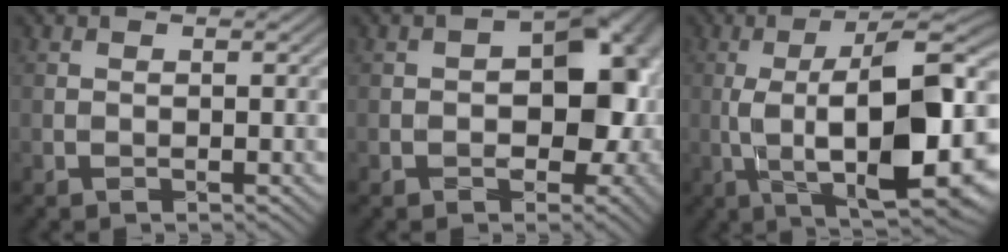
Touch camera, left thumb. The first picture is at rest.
{"total": 11.1, "force": [-0.5, 7.6, 8.0], "torque": [-0.071, -0.012, -0.001]}
{"total": 14.7, "force": [-0.8, 4.2, 14.0], "torque": [-0.223, 0.016, -0.013]}